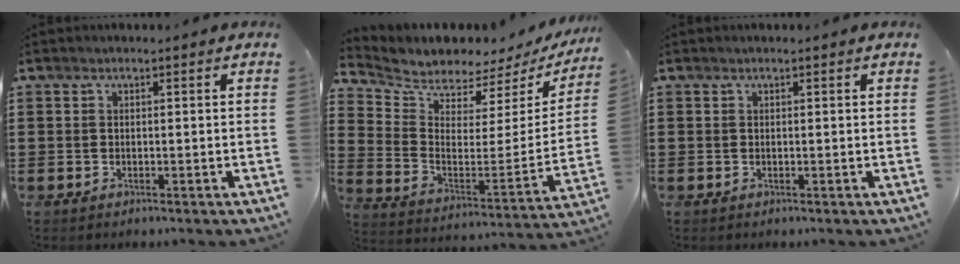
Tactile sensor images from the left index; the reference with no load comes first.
{"total": 4.8, "force": [4.8, 0.8, -0.3], "torque": [-0.033, -0.056, 0.079]}
{"total": 0.0}